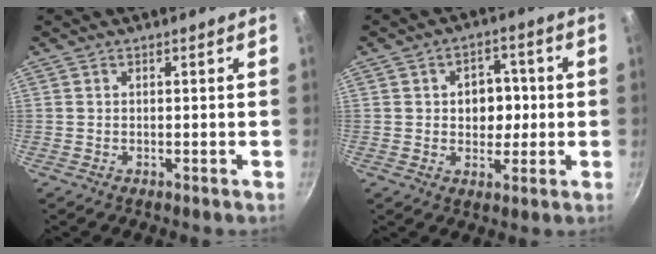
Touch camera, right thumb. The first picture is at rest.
{"total": 7.2, "force": [0.4, 5.6, 4.5], "torque": [-0.022, 0.005, 0.003]}